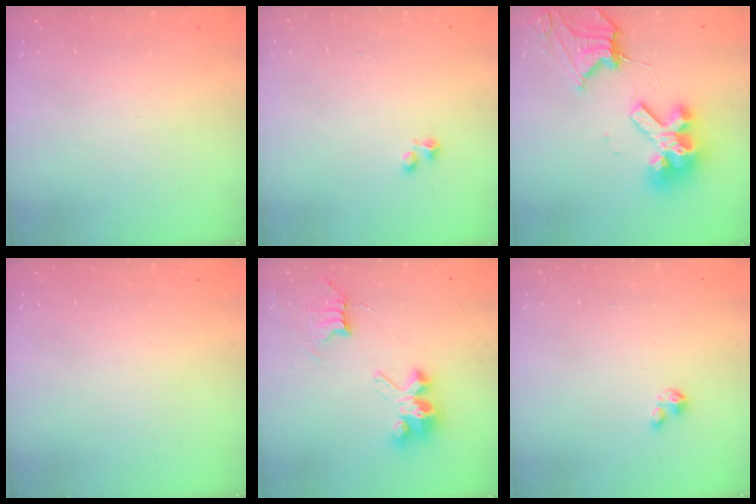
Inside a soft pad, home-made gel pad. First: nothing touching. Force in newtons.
{"total": 2.4, "press": 2.4, "slide": 0.4}
{"total": 16.6, "press": 16.5, "slide": 1.4}
{"total": 0.0}
{"total": 7.8, "press": 7.8, "slide": 0.6}
{"total": 1.2, "press": 1.2, "slide": 0.2}